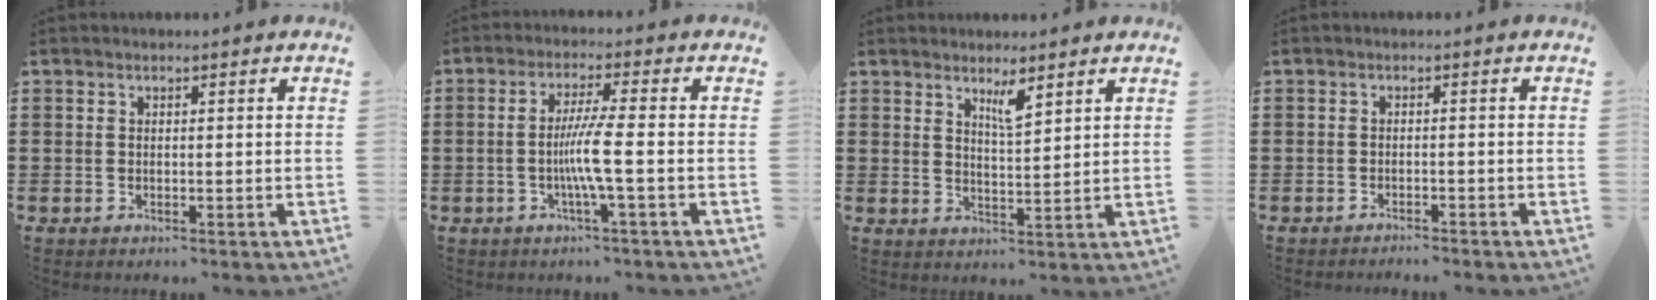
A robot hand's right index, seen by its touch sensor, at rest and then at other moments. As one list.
[{"total": 5.8, "force": [-1.2, -0.5, 5.6], "torque": [-0.107, -0.012, -0.029]}, {"total": 3.8, "force": [2.7, 0.8, 2.5], "torque": [-0.040, -0.001, 0.043]}, {"total": 1.3, "force": [-1.3, -0.1, 0.1], "torque": [-0.005, 0.000, -0.028]}]